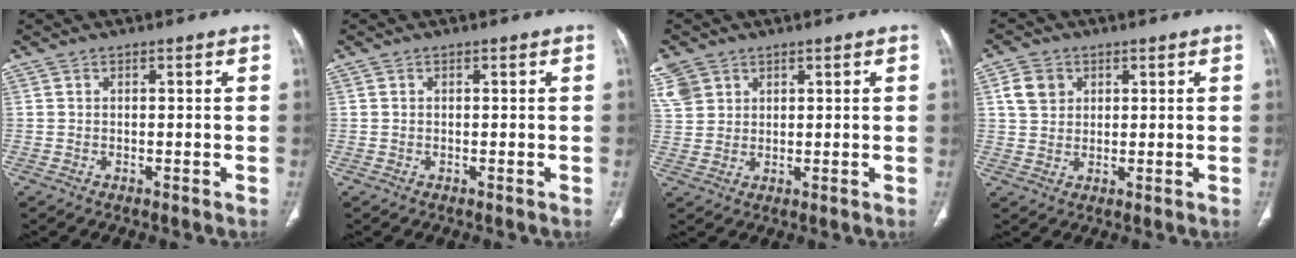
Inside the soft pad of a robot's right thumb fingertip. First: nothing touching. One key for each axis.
{"total": 0.0}
{"total": 9.4, "fx": 4.9, "fy": 7.2, "fz": 3.5, "tx": -0.086, "ty": 0.004, "tz": 0.107}
{"total": 5.1, "fx": 1.8, "fy": 4.3, "fz": 2.2, "tx": -0.024, "ty": -0.001, "tz": 0.036}